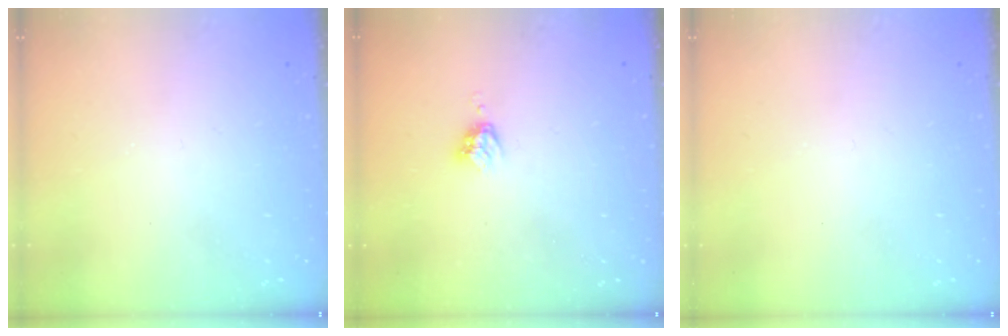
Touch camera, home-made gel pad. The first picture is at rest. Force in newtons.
{"total": 3.7, "press": 3.7, "slide": 0.6}
{"total": 0.0}